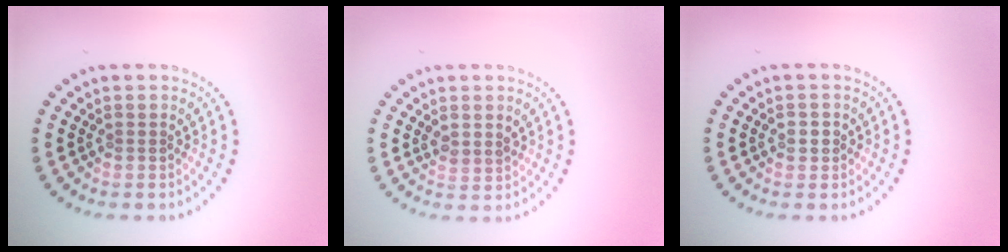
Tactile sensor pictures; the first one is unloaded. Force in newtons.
{"total": 1.5, "press": 1.3, "slide": 0.7}
{"total": 1.1, "press": 1.0, "slide": 0.3}